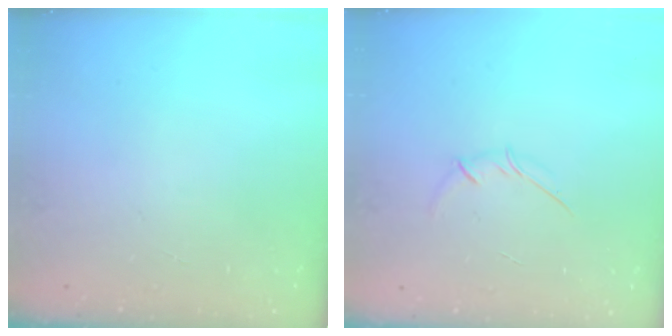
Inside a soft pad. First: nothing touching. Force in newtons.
{"total": 3.8, "press": 3.7, "slide": 0.9}